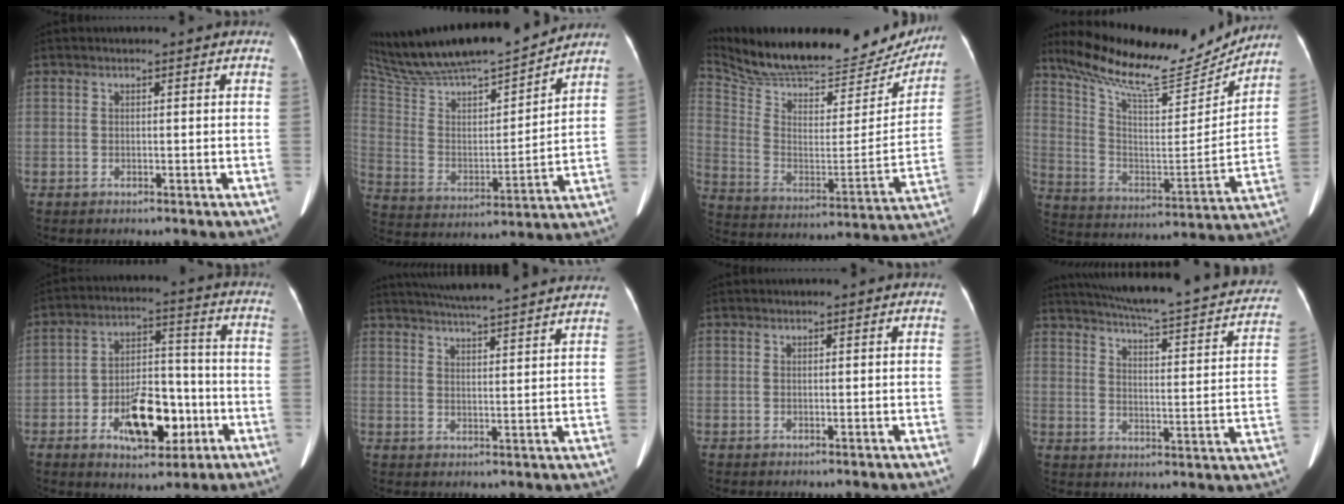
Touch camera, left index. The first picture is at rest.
{"total": 24.9, "force": [22.3, 3.4, 10.5], "torque": [-0.203, 0.003, 0.366]}
{"total": 28.2, "force": [25.3, 7.7, 9.9], "torque": [-0.181, -0.037, 0.362]}
{"total": 21.0, "force": [19.1, 3.3, 8.1], "torque": [-0.148, -0.025, 0.302]}
{"total": 12.4, "force": [-4.7, 6.2, 9.7], "torque": [-0.164, 0.021, -0.069]}
{"total": 21.8, "force": [19.9, 0.5, 8.9], "torque": [-0.143, 0.004, 0.257]}
{"total": 0.0}
{"total": 27.9, "force": [24.2, 4.4, 13.1], "torque": [-0.200, -0.036, 0.294]}